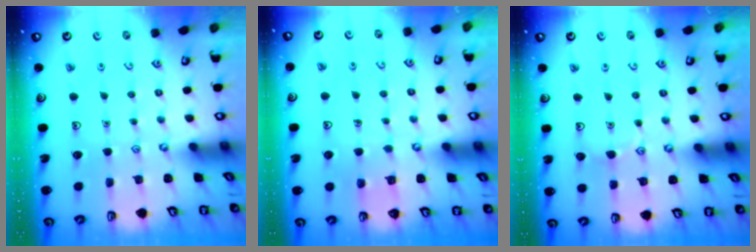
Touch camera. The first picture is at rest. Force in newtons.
{"total": 2.2, "press": 2.2, "slide": 0.0}
{"total": 4.5, "press": 4.5, "slide": 0.5}